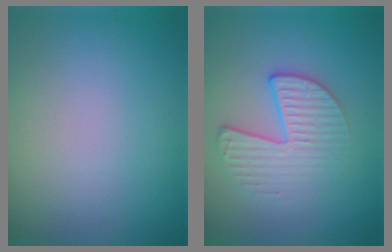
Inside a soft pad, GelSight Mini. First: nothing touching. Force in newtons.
{"total": 3.3, "press": 3.0, "slide": 1.3}